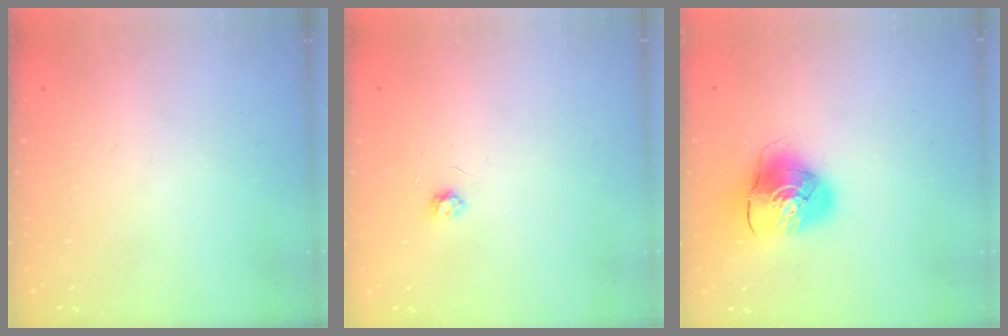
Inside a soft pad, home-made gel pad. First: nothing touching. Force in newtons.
{"total": 2.6, "press": 2.6, "slide": 0.3}
{"total": 8.9, "press": 8.9, "slide": 1.2}